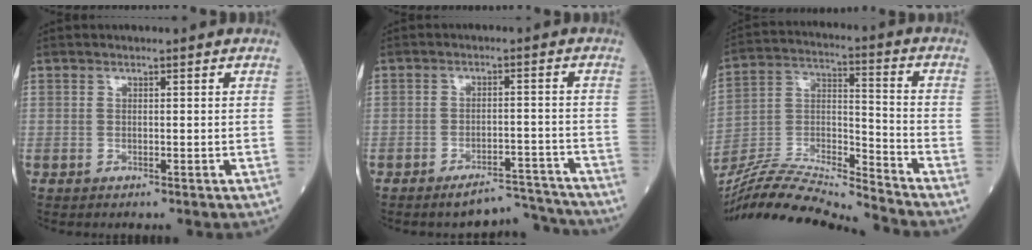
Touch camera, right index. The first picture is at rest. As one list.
[{"total": 6.0, "force": [-6.0, 0.2, -0.1], "torque": [0.021, 0.017, -0.090]}, {"total": 18.6, "force": [-17.6, -0.8, 6.0], "torque": [-0.113, 0.008, -0.318]}]